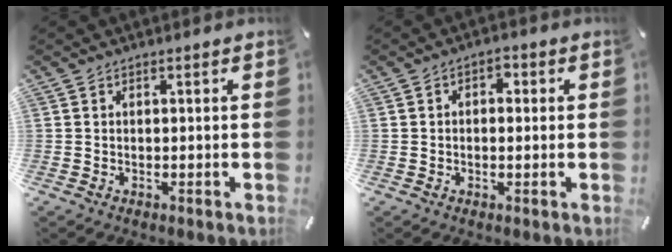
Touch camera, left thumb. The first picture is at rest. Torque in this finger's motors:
{"motor_torque": [-0.04, -0.21, 0.09, 0.17, -0.01]}